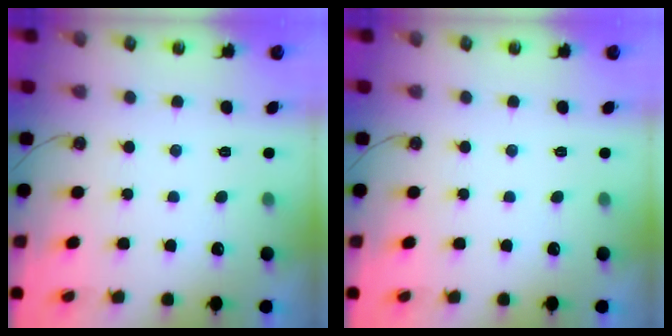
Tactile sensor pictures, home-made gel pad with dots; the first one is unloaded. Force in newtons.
{"total": 0.0}